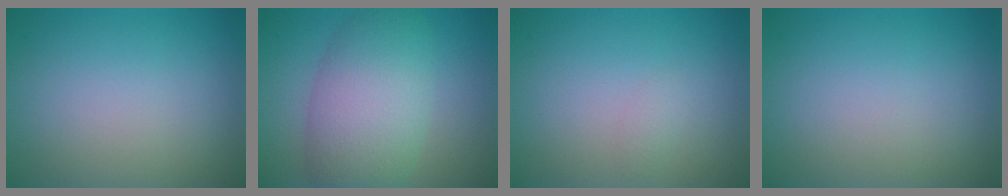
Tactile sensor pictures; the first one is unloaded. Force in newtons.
{"total": 7.9, "press": 7.9, "slide": 0.2}
{"total": 0.7, "press": 0.7, "slide": 0.1}
{"total": 0.0}